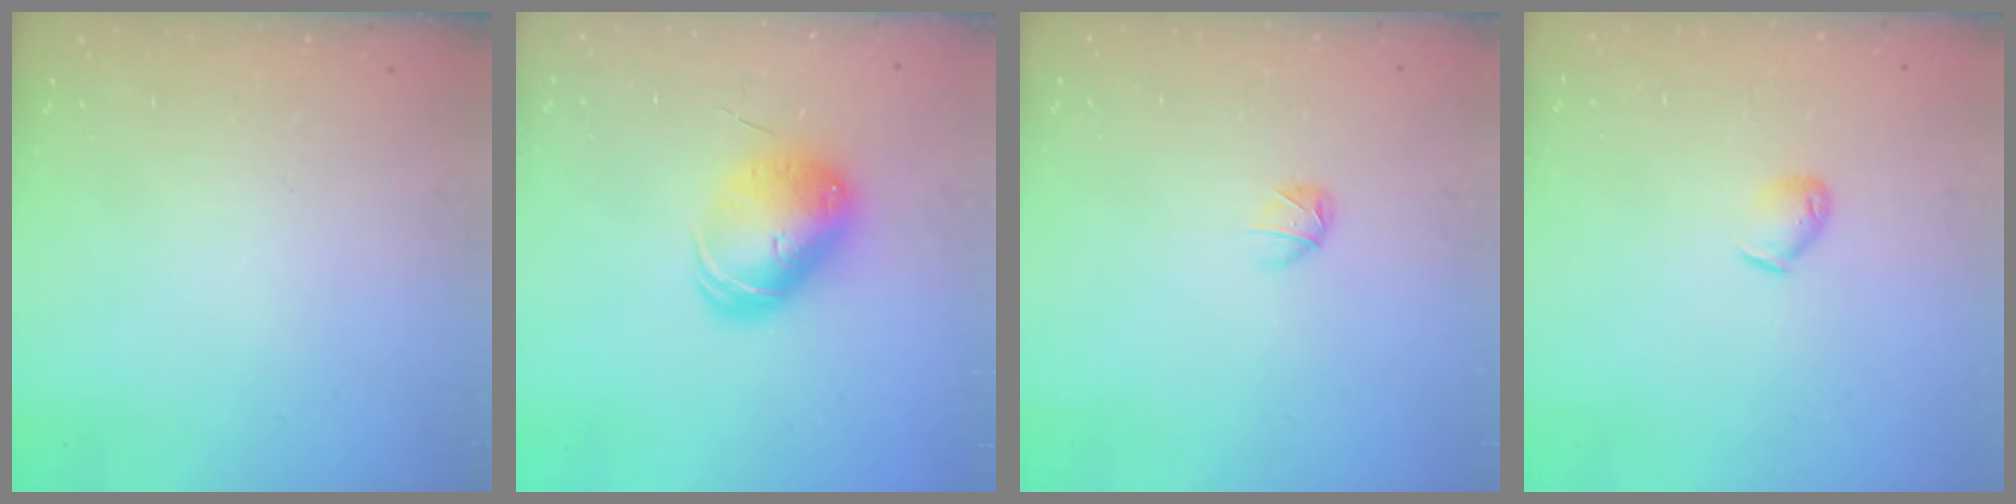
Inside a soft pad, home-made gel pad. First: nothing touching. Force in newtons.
{"total": 10.3, "press": 10.2, "slide": 1.5}
{"total": 2.8, "press": 2.7, "slide": 0.5}
{"total": 3.9, "press": 3.8, "slide": 0.6}